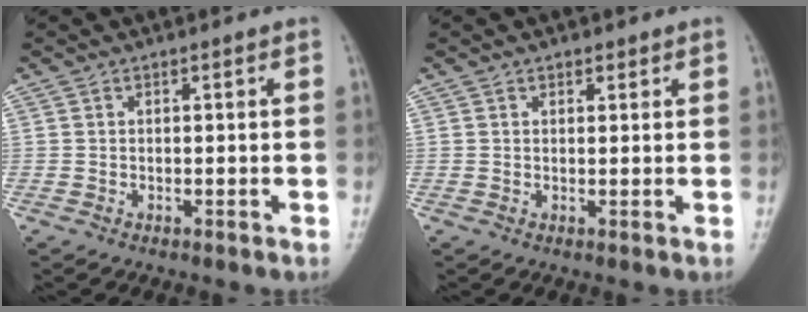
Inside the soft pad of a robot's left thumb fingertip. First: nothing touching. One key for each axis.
{"total": 1.2, "fx": 0.8, "fy": 0.8, "fz": 0.4, "tx": 0.004, "ty": -0.004, "tz": 0.010}